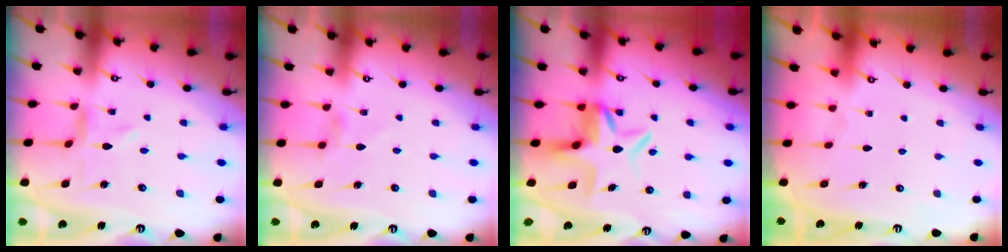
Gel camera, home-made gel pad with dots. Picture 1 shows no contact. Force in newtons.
{"total": 2.3, "press": 2.3, "slide": 0.3}
{"total": 7.4, "press": 7.3, "slide": 0.8}
{"total": 1.6, "press": 1.6, "slide": 0.2}